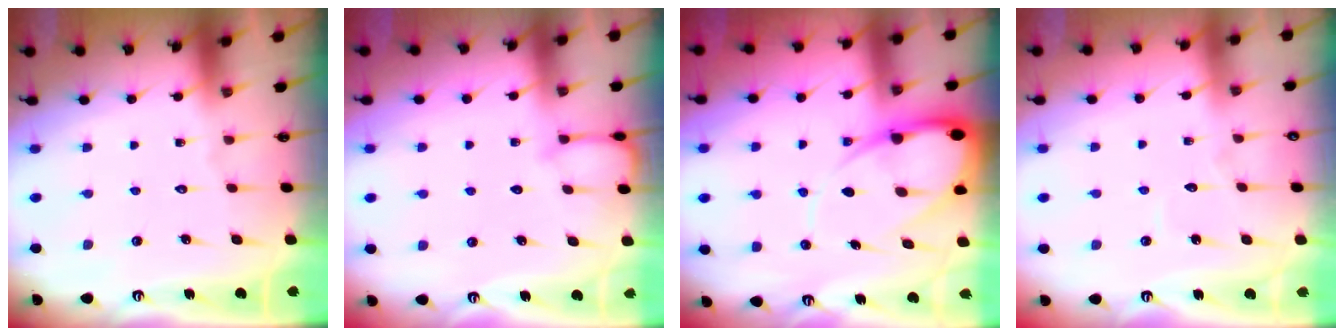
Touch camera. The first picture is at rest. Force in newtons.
{"total": 3.2, "press": 3.2, "slide": 0.5}
{"total": 12.3, "press": 12.3, "slide": 1.2}
{"total": 2.8, "press": 2.8, "slide": 0.3}